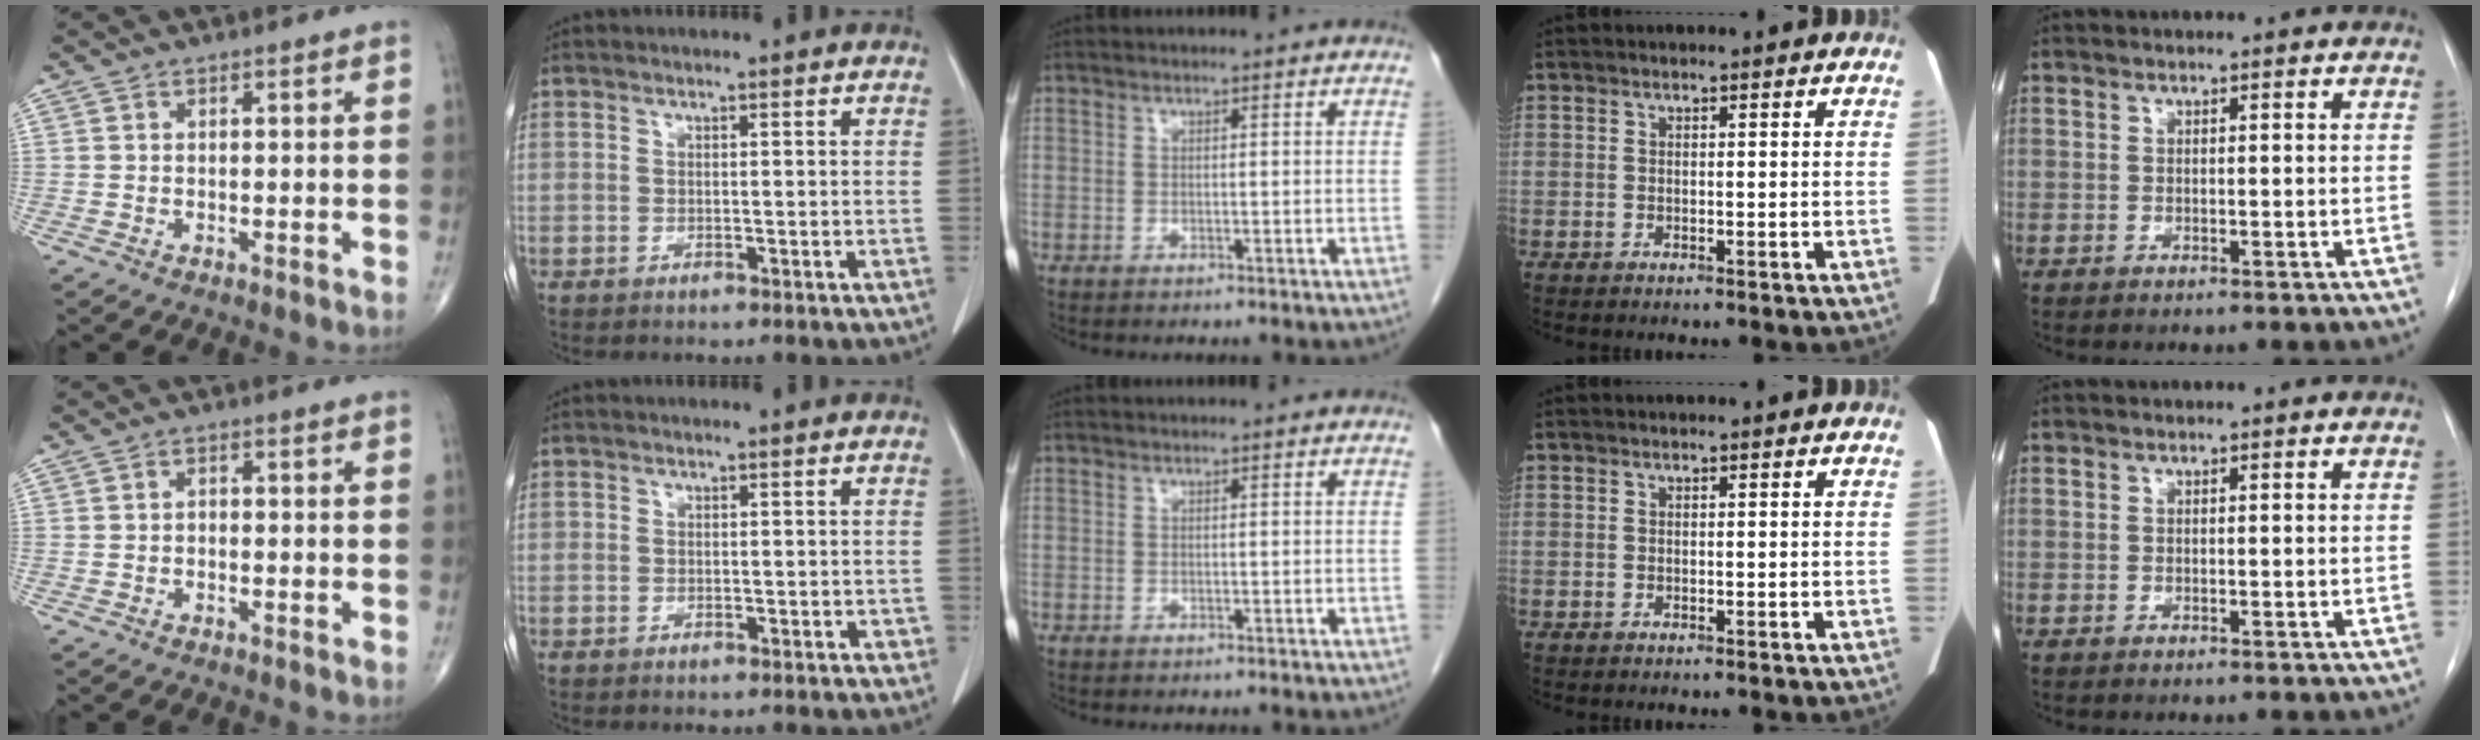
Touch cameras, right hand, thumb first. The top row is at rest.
{"thumb": {"total": 1.0, "force": [-0.4, 0.6, 0.6], "torque": [-0.004, 0.006, -0.010]}, "index": {"total": 1.2, "force": [-0.3, 1.1, 0.6], "torque": [-0.004, 0.012, -0.003]}}